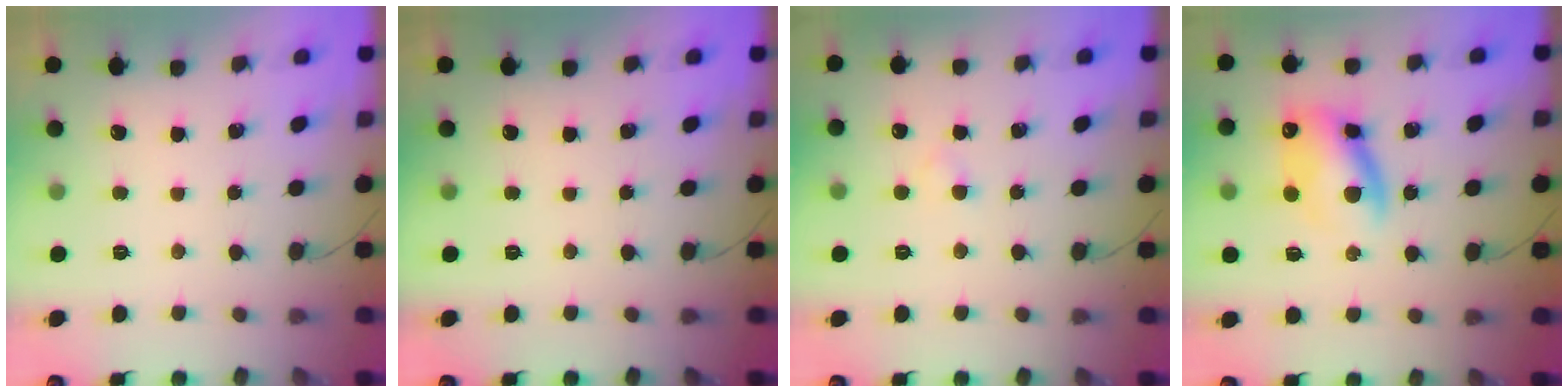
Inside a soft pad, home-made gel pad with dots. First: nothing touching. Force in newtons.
{"total": 0.0}
{"total": 1.5, "press": 1.3, "slide": 0.8}
{"total": 10.9, "press": 10.6, "slide": 2.4}